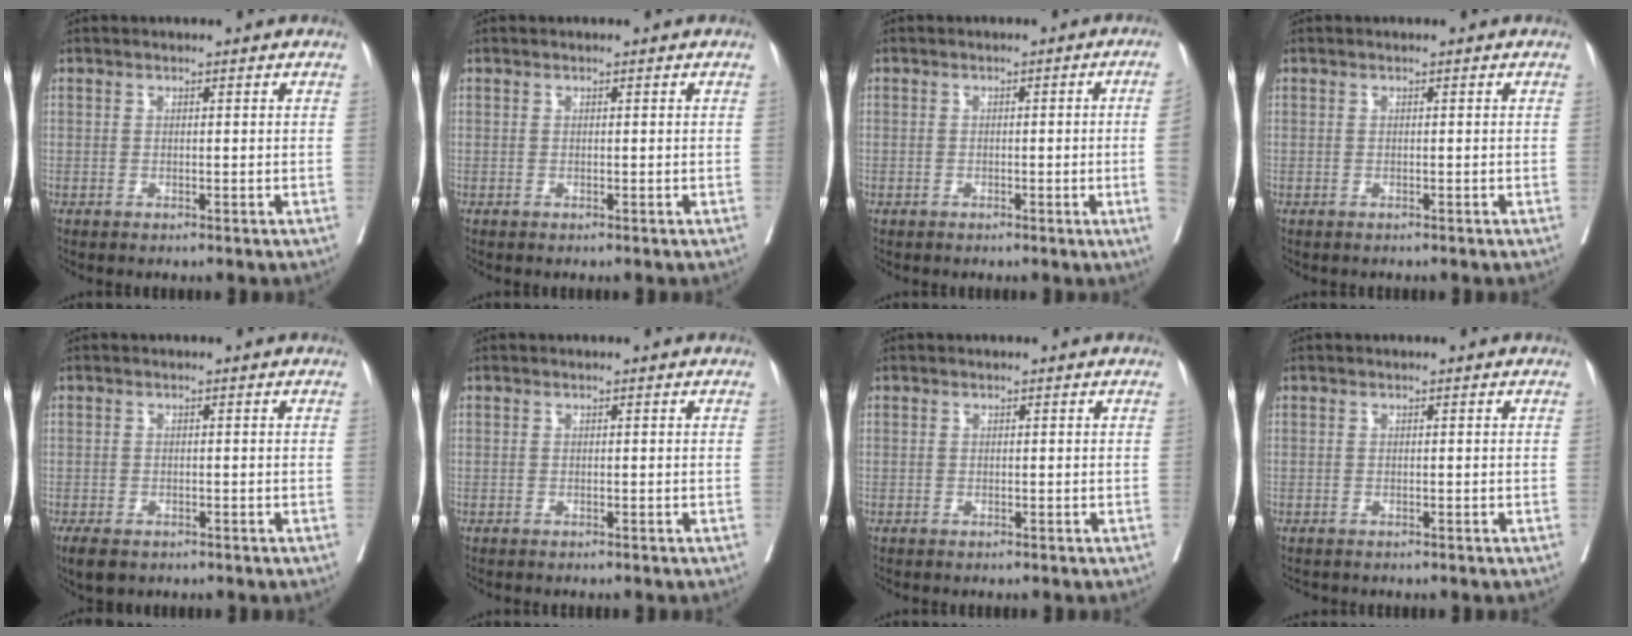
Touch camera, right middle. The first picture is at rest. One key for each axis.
{"total": 0.0}
{"total": 4.2, "fx": -0.7, "fy": -0.9, "fz": 4.0, "tx": -0.048, "ty": 0.002, "tz": -0.007}
{"total": 0.0}
{"total": 3.8, "fx": -2.6, "fy": 1.9, "fz": 1.9, "tx": -0.031, "ty": -0.007, "tz": -0.039}
{"total": 0.7, "fx": -0.7, "fy": 0.1, "fz": 0.2, "tx": -0.009, "ty": -0.003, "tz": -0.011}
{"total": 0.0}
{"total": 1.1, "fx": -1.0, "fy": 0.4, "fz": 0.2, "tx": -0.013, "ty": -0.003, "tz": -0.016}